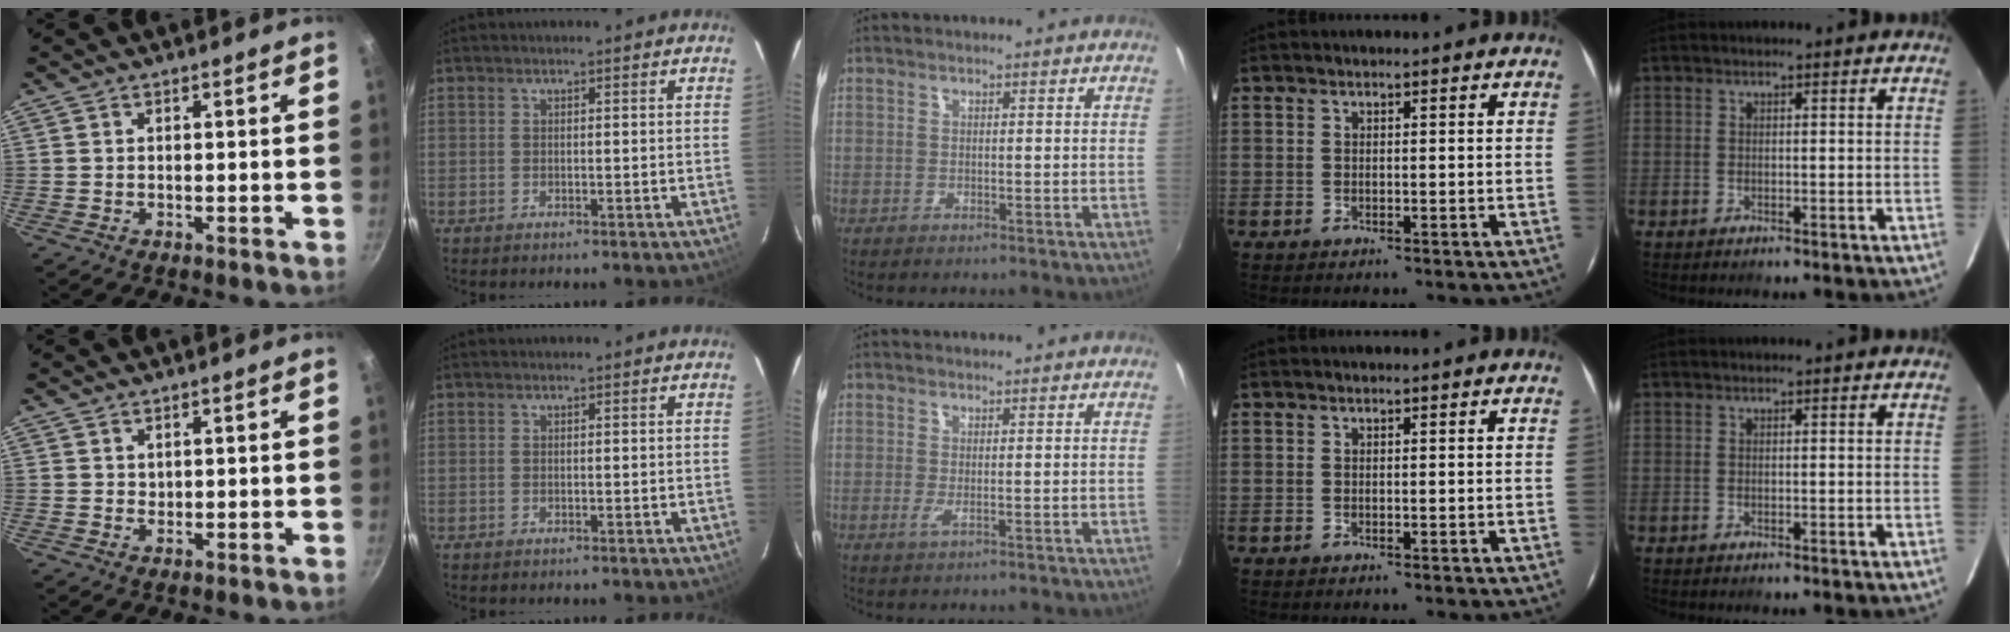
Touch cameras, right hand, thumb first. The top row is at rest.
{"thumb": {"total": 0.8, "force": [0.6, 0.5, 0.2], "torque": [0.001, -0.003, 0.011]}, "middle": {"total": 1.0, "force": [0.1, -0.2, 0.9], "torque": [-0.021, -0.005, 0.001]}}